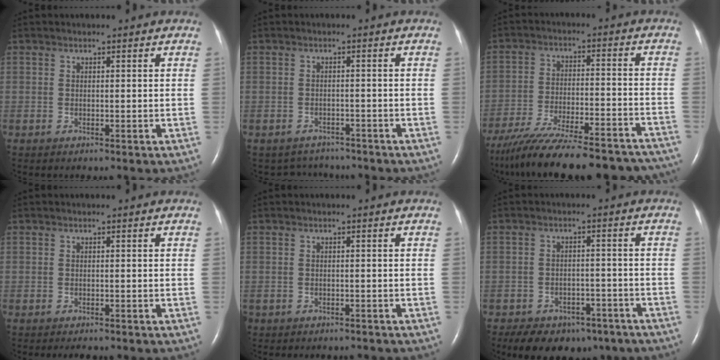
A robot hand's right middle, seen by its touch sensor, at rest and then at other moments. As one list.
[{"total": 3.9, "force": [-3.5, 1.6, -0.6], "torque": [0.003, 0.009, -0.050]}, {"total": 26.3, "force": [-23.1, 4.7, 11.8], "torque": [-0.161, -0.024, -0.326]}, {"total": 1.4, "force": [-1.2, 0.3, 0.7], "torque": [-0.013, -0.005, -0.012]}, {"total": 2.5, "force": [-2.2, 1.2, 0.4], "torque": [-0.008, 0.000, -0.027]}, {"total": 12.8, "force": [-9.1, 7.3, 5.4], "torque": [-0.088, 0.008, -0.115]}]